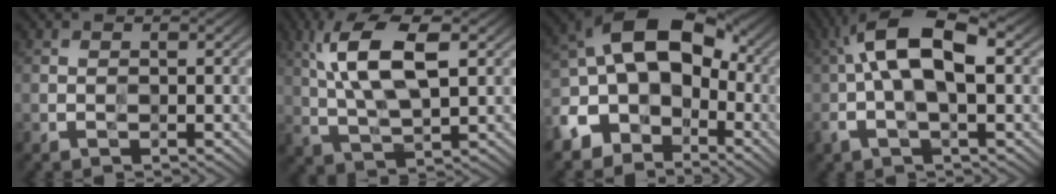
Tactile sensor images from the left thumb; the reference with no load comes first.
{"total": 11.0, "force": [3.1, 4.7, 9.5], "torque": [-0.199, 0.006, 0.057]}
{"total": 13.7, "force": [-3.4, 9.9, 8.8], "torque": [-0.184, 0.003, -0.084]}
{"total": 11.5, "force": [0.9, 5.0, 10.3], "torque": [-0.206, 0.027, 0.007]}